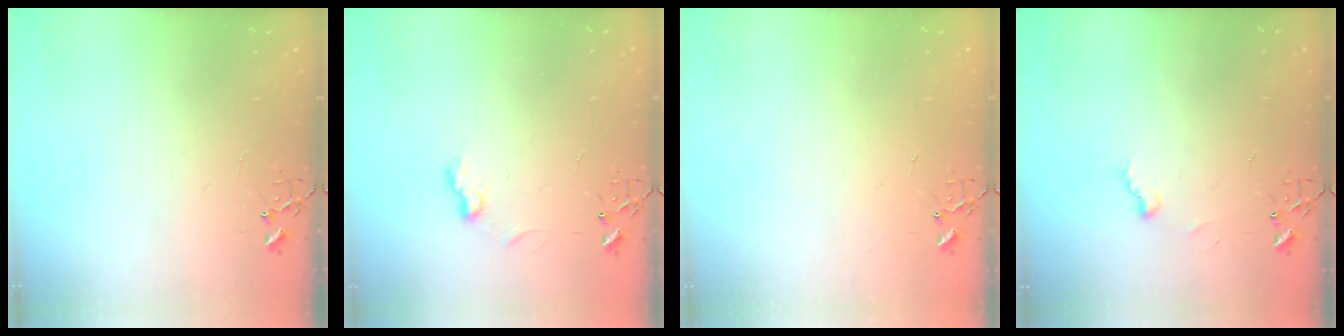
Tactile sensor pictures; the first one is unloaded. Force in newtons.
{"total": 6.7, "press": 6.7, "slide": 0.3}
{"total": 1.5, "press": 1.5, "slide": 0.3}
{"total": 5.5, "press": 5.5, "slide": 0.6}